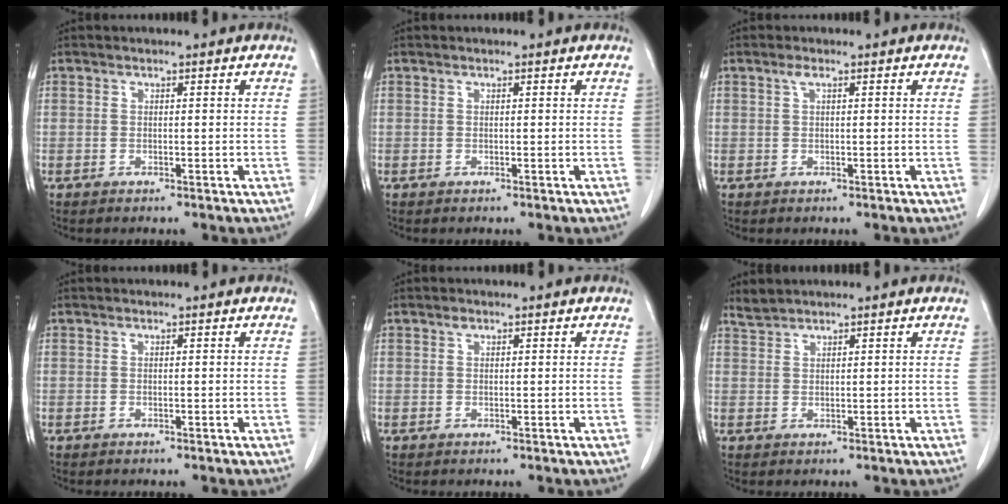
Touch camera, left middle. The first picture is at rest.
{"total": 0.0}
{"total": 1.0, "force": [0.5, 0.2, 0.8], "torque": [-0.021, 0.006, 0.008]}
{"total": 0.0}
{"total": 0.6, "force": [0.4, 0.3, 0.3], "torque": [-0.007, 0.002, 0.006]}
{"total": 1.6, "force": [1.6, 0.0, 0.0], "torque": [-0.003, 0.006, 0.037]}